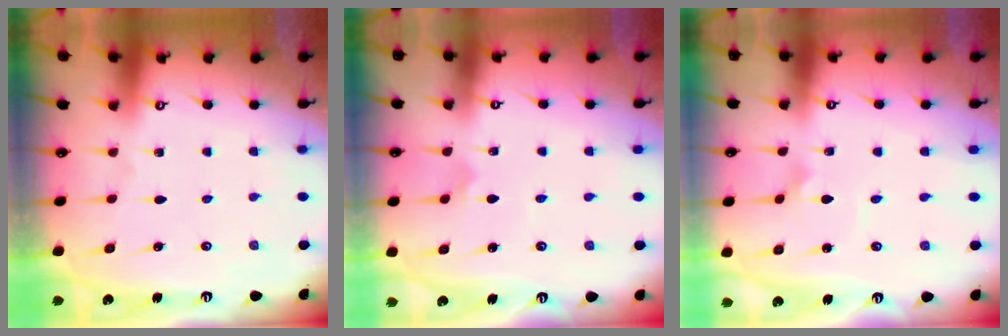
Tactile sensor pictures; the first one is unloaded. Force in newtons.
{"total": 3.4, "press": 3.4, "slide": 0.4}
{"total": 2.4, "press": 2.4, "slide": 0.1}